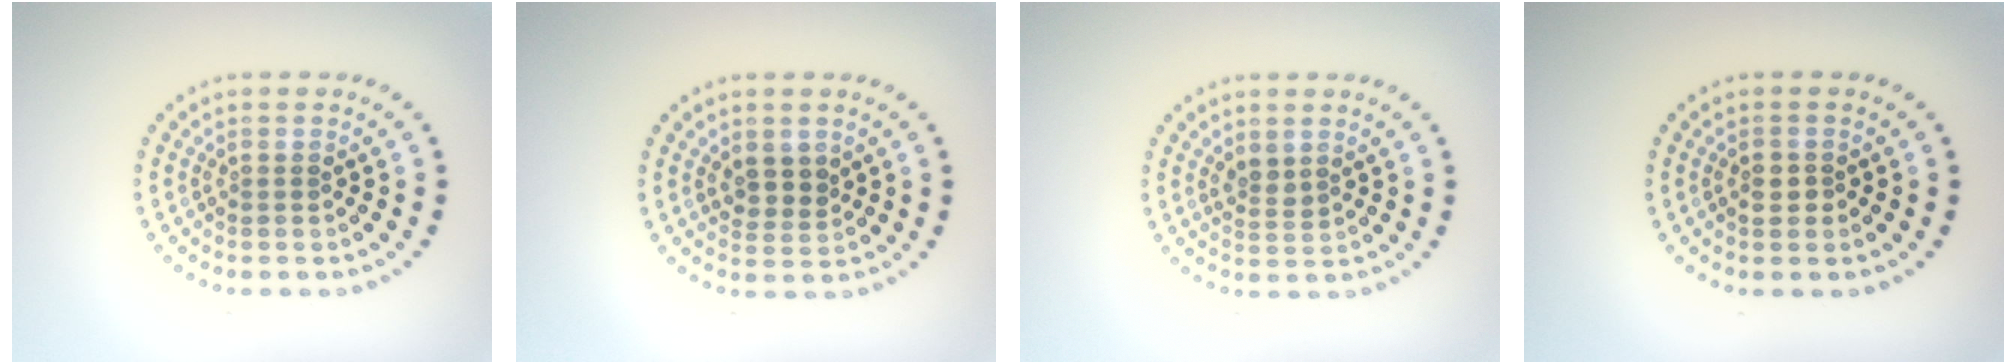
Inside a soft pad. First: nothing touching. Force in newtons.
{"total": 2.1, "press": 2.0, "slide": 0.7}
{"total": 1.5, "press": 1.3, "slide": 0.7}
{"total": 1.4, "press": 1.4, "slide": 0.3}